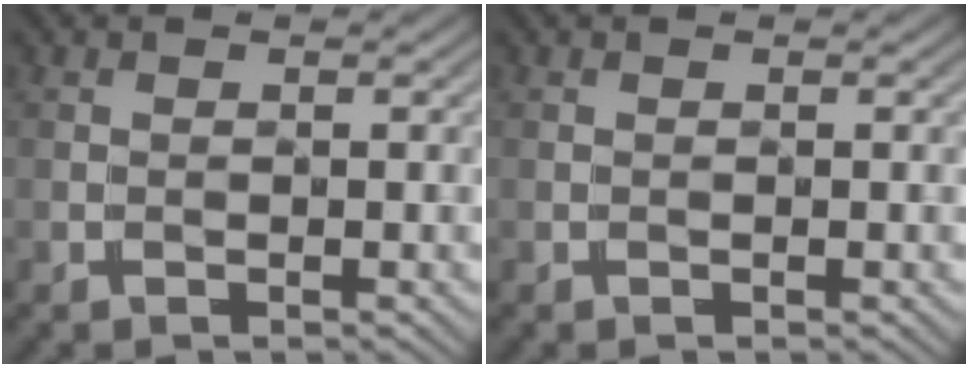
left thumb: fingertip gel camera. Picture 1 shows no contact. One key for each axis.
{"total": 0.0}